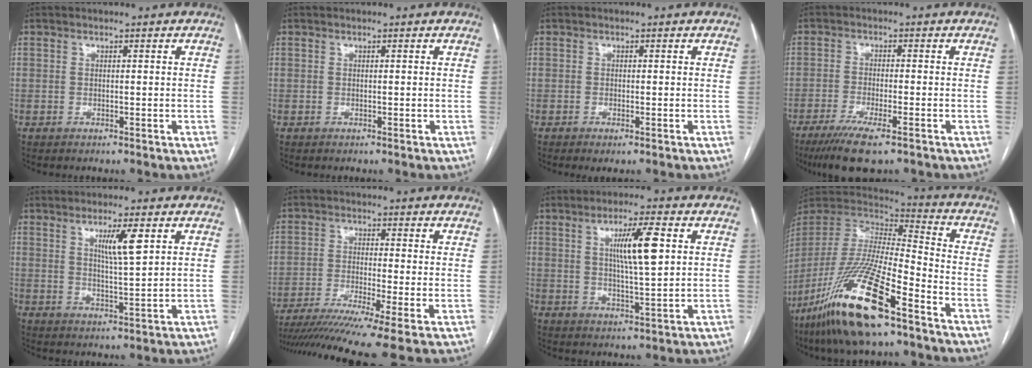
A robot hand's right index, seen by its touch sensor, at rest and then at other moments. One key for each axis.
{"total": 0.0}
{"total": 1.2, "fx": -0.6, "fy": 0.3, "fz": 1.0, "tx": -0.016, "ty": -0.001, "tz": -0.006}
{"total": 8.2, "fx": -5.6, "fy": 1.0, "fz": 5.9, "tx": -0.100, "ty": -0.019, "tz": -0.087}
{"total": 5.5, "fx": 2.4, "fy": 0.2, "fz": 5.0, "tx": -0.086, "ty": -0.005, "tz": 0.041}
{"total": 13.1, "fx": -10.0, "fy": -1.8, "fz": 8.2, "tx": -0.136, "ty": -0.031, "tz": -0.161}
{"total": 8.2, "fx": 2.2, "fy": 0.6, "fz": 7.9, "tx": -0.138, "ty": 0.002, "tz": 0.039}
{"total": 22.5, "fx": -14.0, "fy": 3.2, "fz": 17.4, "tx": -0.372, "ty": -0.054, "tz": -0.264}